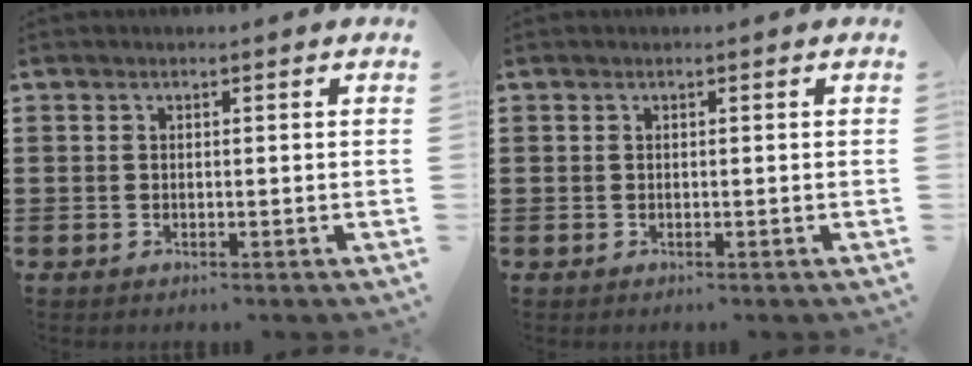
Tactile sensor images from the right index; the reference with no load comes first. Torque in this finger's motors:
{"motor_torque": [0.43, 0.64, 0.01, 0.02]}